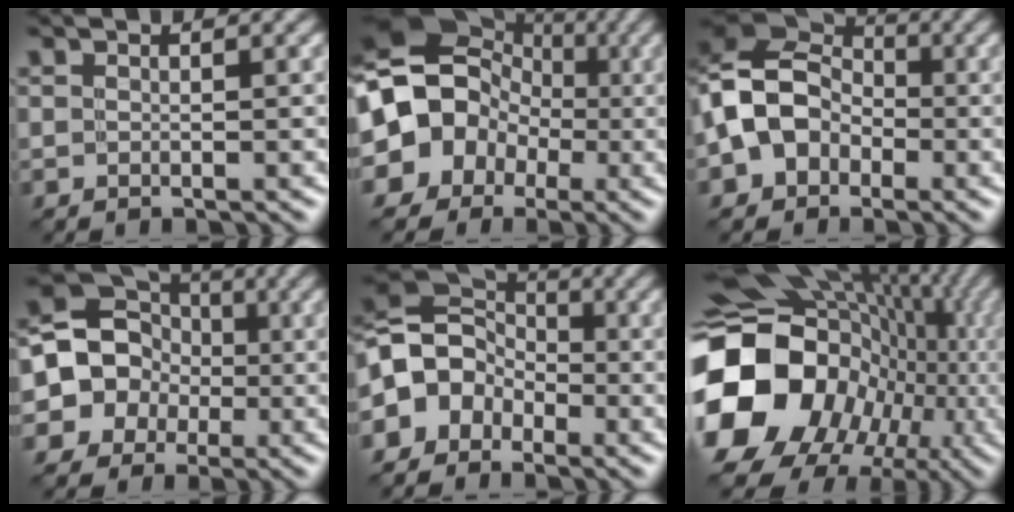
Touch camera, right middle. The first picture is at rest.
{"total": 13.4, "force": [-0.9, 11.6, 6.7], "torque": [-0.109, 0.017, -0.058]}
{"total": 9.1, "force": [-1.8, 7.7, 4.5], "torque": [-0.081, 0.018, -0.067]}
{"total": 9.5, "force": [-1.2, 8.8, 3.5], "torque": [-0.061, 0.026, -0.045]}
{"total": 6.8, "force": [-2.0, 5.7, 3.0], "torque": [-0.041, 0.009, -0.064]}
{"total": 21.5, "force": [-3.1, 18.3, 10.8], "torque": [-0.229, -0.033, -0.081]}